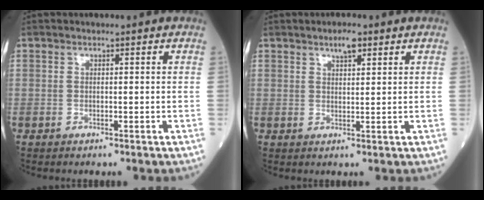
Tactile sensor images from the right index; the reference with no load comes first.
{"total": 2.7, "force": [1.8, 0.8, 1.9], "torque": [-0.034, 0.002, 0.029]}